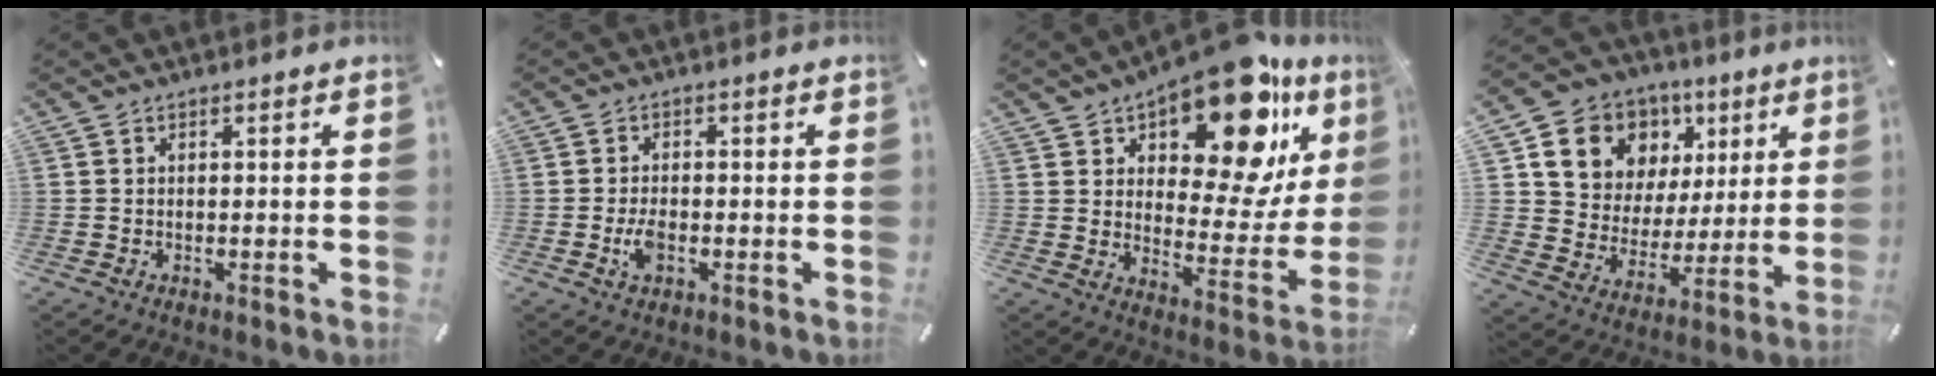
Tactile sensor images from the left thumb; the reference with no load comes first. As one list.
[{"total": 3.6, "force": [-1.1, 2.0, 2.9], "torque": [-0.070, -0.002, -0.024]}, {"total": 21.2, "force": [14.8, 8.9, 12.3], "torque": [-0.171, -0.112, 0.243]}, {"total": 13.4, "force": [6.5, 11.2, 3.6], "torque": [-0.068, -0.039, 0.128]}]